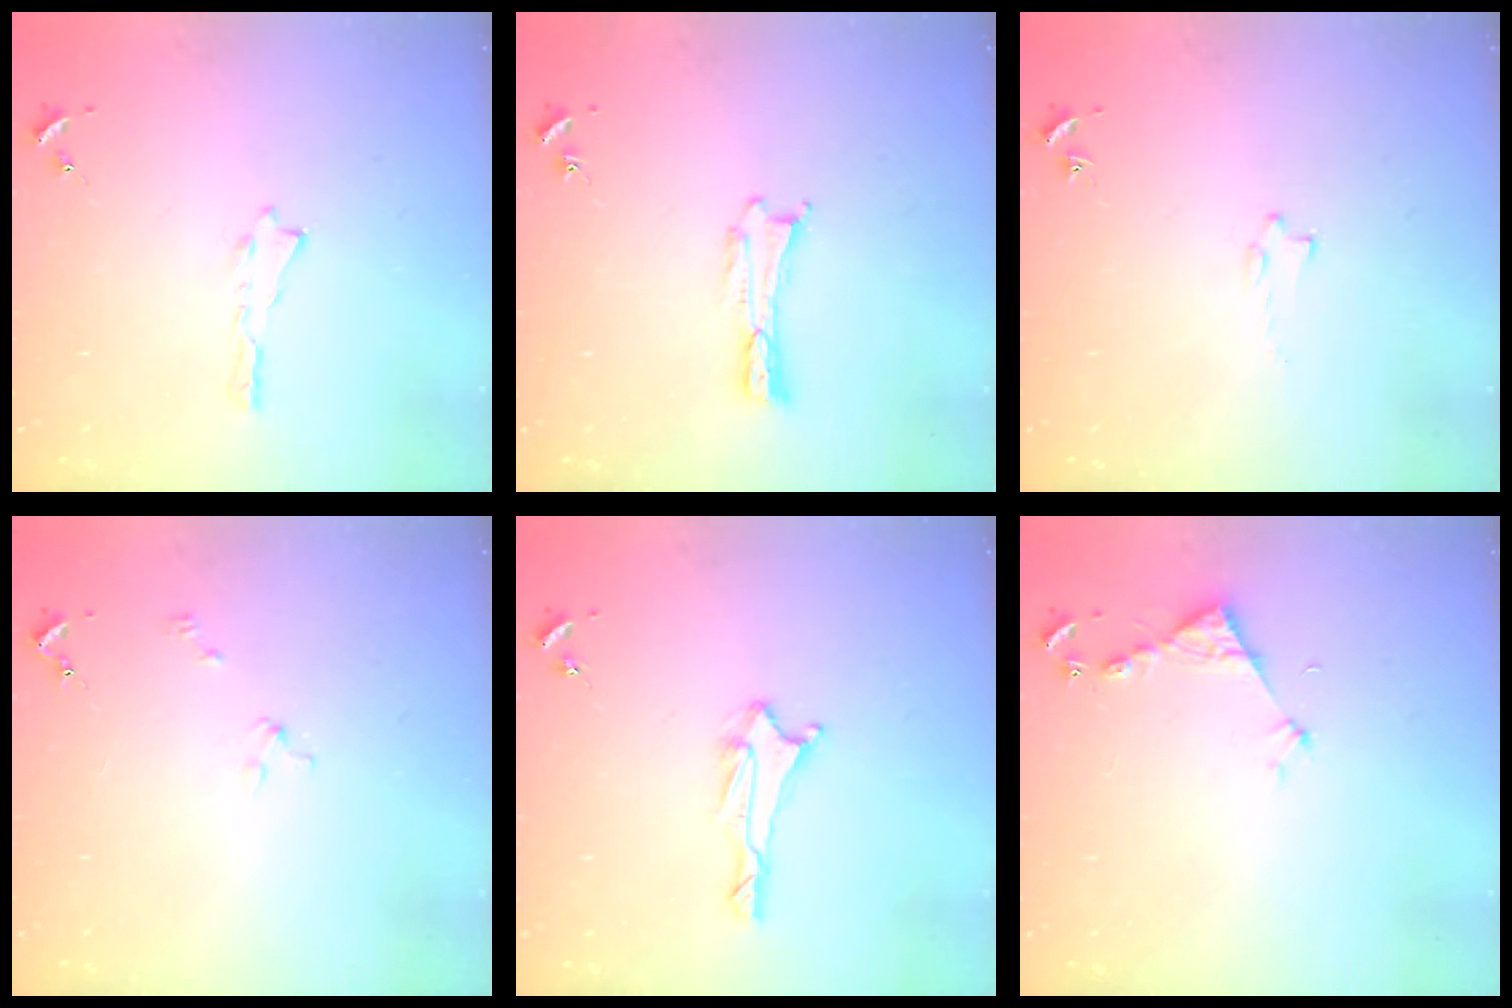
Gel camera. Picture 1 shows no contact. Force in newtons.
{"total": 0.0}
{"total": 0.8, "press": 0.7, "slide": 0.2}
{"total": 2.0, "press": 2.0, "slide": 0.2}
{"total": 1.7, "press": 1.6, "slide": 0.6}
{"total": 3.5, "press": 3.5, "slide": 0.3}